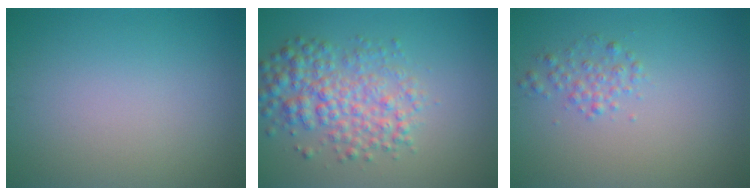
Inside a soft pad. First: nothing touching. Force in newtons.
{"total": 5.0, "press": 5.0, "slide": 0.1}
{"total": 1.5, "press": 1.5, "slide": 0.0}